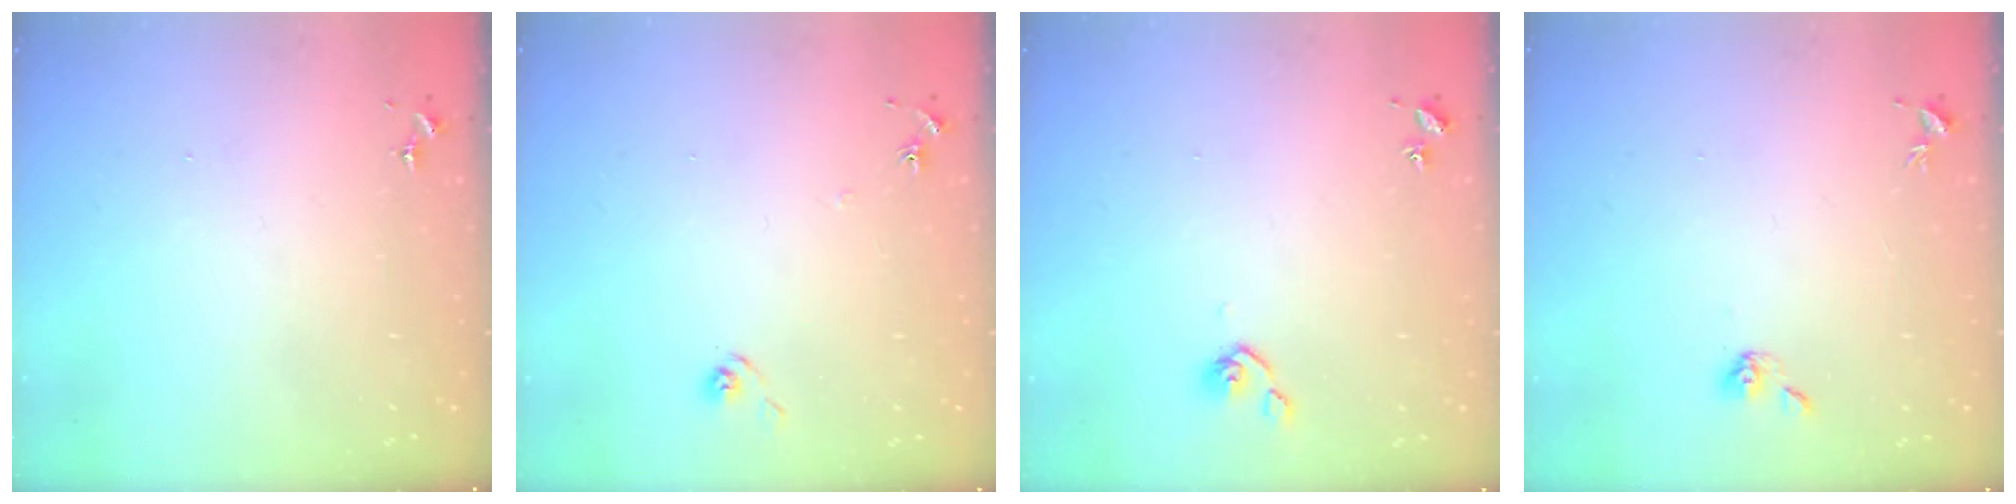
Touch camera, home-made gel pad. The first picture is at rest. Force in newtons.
{"total": 5.4, "press": 5.4, "slide": 0.5}
{"total": 4.6, "press": 4.5, "slide": 0.9}
{"total": 5.2, "press": 4.8, "slide": 1.8}